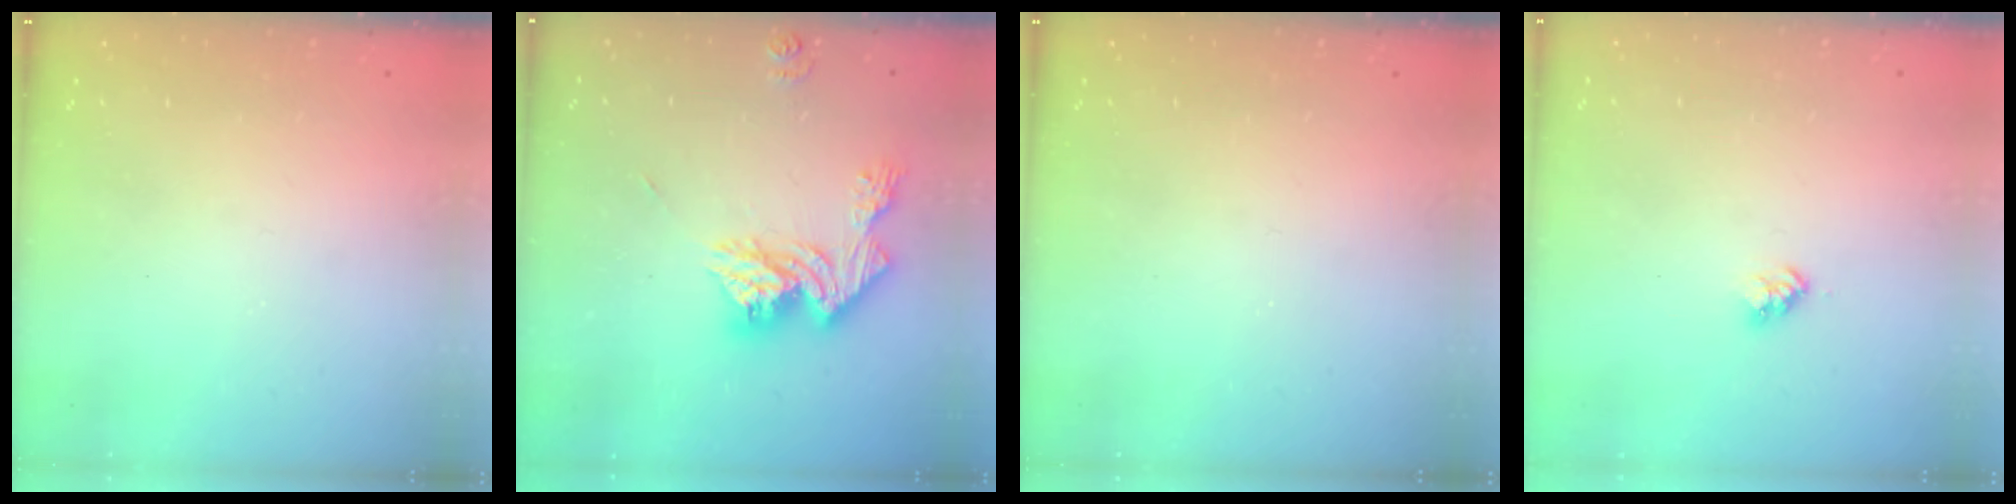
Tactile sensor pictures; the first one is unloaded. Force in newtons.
{"total": 14.7, "press": 14.7, "slide": 1.2}
{"total": 0.0}
{"total": 2.8, "press": 2.8, "slide": 0.4}